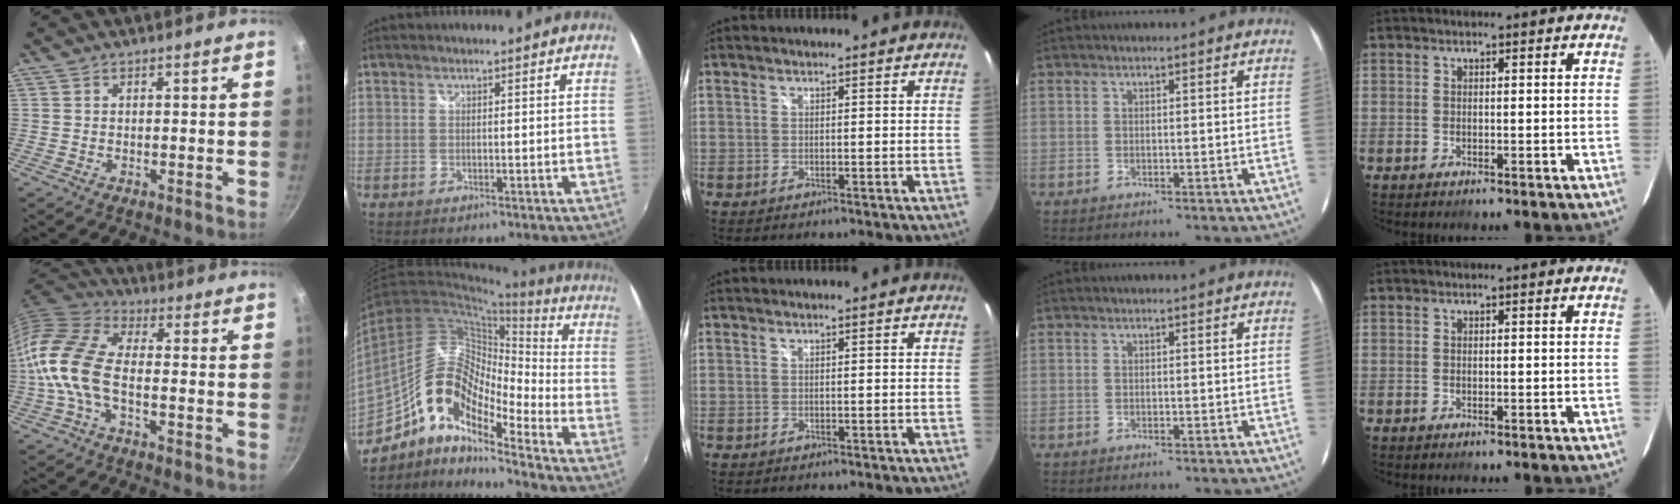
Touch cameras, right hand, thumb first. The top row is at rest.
{"thumb": {"total": 12.7, "force": [-3.1, 6.9, 10.2], "torque": [-0.208, 0.036, -0.079]}, "index": {"total": 17.0, "force": [-8.9, 6.7, 12.8], "torque": [-0.230, 0.004, -0.183]}}